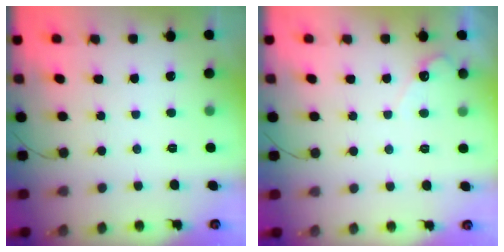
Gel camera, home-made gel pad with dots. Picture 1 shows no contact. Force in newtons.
{"total": 3.3, "press": 3.3, "slide": 0.1}